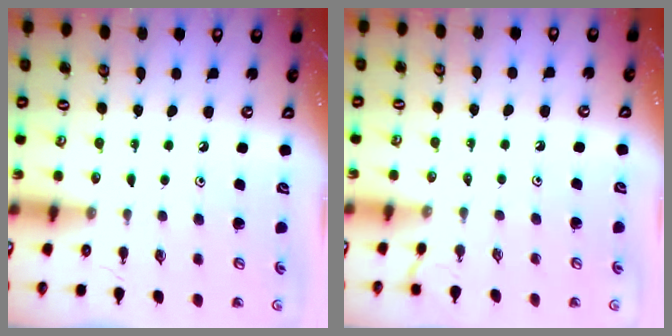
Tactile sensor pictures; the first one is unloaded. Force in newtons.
{"total": 2.9, "press": 2.8, "slide": 0.6}